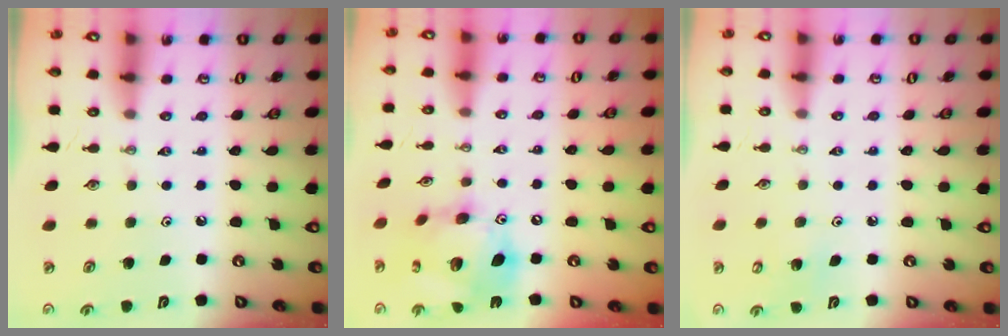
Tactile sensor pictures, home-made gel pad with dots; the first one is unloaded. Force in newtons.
{"total": 19.4, "press": 19.2, "slide": 2.0}
{"total": 3.7, "press": 3.7, "slide": 0.3}